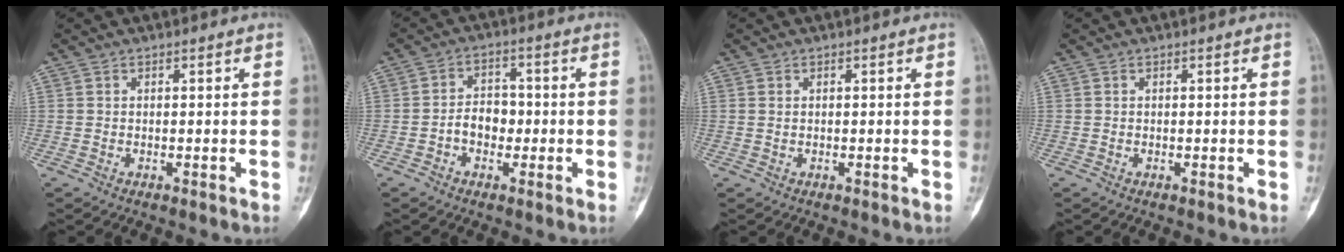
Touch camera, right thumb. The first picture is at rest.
{"total": 5.3, "force": [-1.3, 3.9, 3.3], "torque": [-0.035, 0.021, -0.030]}
{"total": 0.6, "force": [0.2, 0.4, 0.3], "torque": [-0.008, 0.003, 0.004]}
{"total": 0.0}